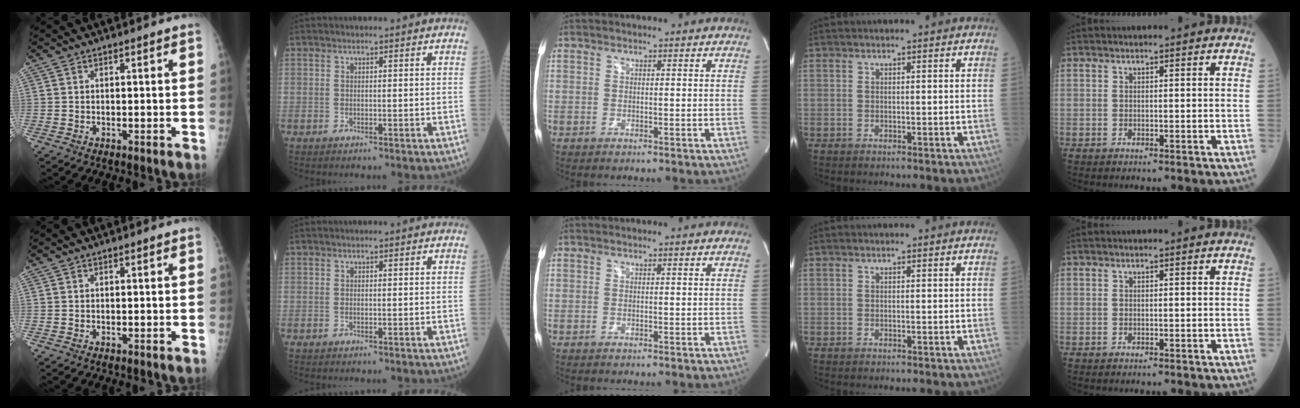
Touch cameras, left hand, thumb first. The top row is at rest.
{}